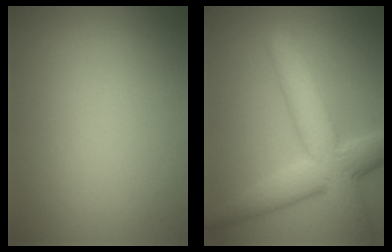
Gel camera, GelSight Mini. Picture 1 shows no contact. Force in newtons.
{"total": 7.4, "press": 7.4, "slide": 0.3}